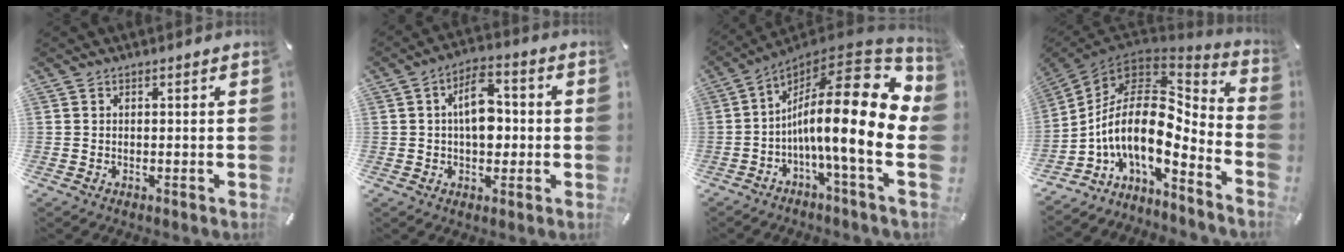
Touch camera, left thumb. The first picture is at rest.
{"total": 9.6, "force": [0.4, 6.0, 7.5], "torque": [-0.105, 0.009, 0.006]}
{"total": 21.3, "force": [-1.1, 4.9, 20.7], "torque": [-0.345, -0.034, -0.028]}
{"total": 16.4, "force": [-2.0, 8.4, 13.9], "torque": [-0.304, -0.039, -0.049]}